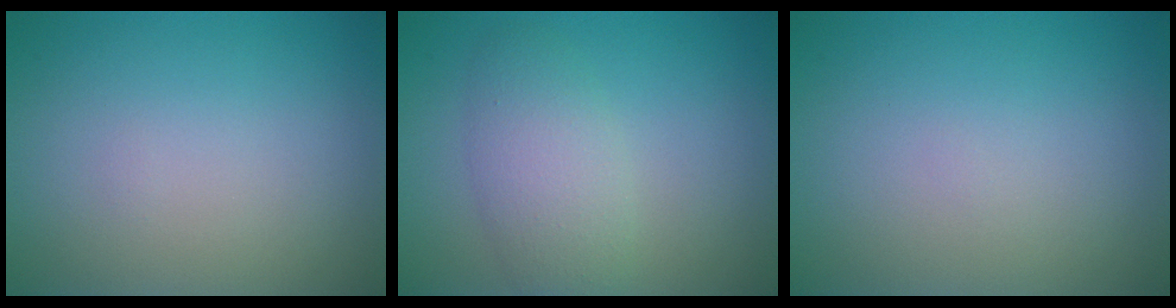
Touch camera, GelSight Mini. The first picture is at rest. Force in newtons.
{"total": 3.7, "press": 3.7, "slide": 0.2}
{"total": 0.0}